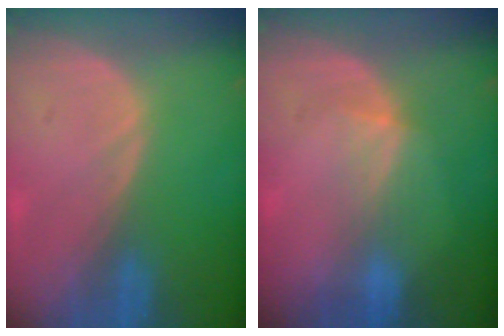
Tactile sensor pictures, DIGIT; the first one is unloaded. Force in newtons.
{"total": 2.7, "press": 2.4, "slide": 1.2}